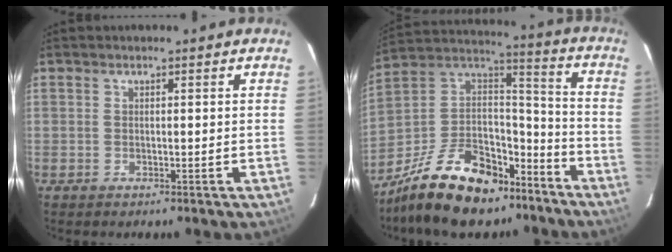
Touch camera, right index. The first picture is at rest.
{"total": 24.3, "force": [-16.7, 12.0, 13.0], "torque": [-0.265, 0.033, -0.256]}